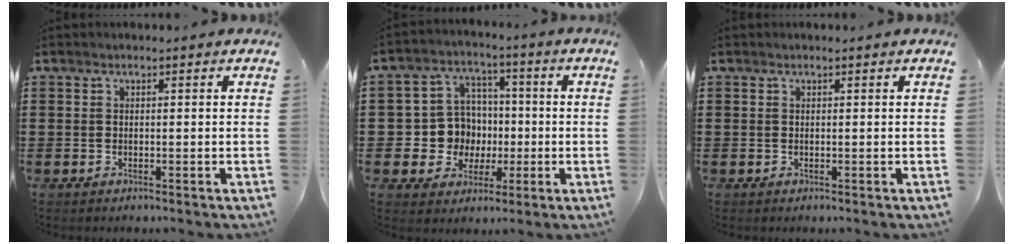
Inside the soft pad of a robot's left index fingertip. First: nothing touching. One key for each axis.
{"total": 8.8, "fx": 0.2, "fy": 8.5, "fz": 2.3, "tx": -0.077, "ty": 0.011, "tz": 0.015}
{"total": 0.0}